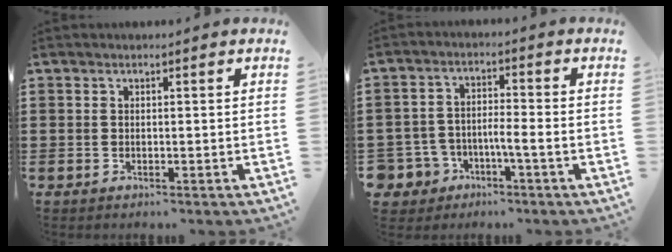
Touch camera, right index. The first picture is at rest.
{"total": 4.2, "force": [-3.1, 2.3, 1.7], "torque": [-0.057, -0.002, -0.069]}